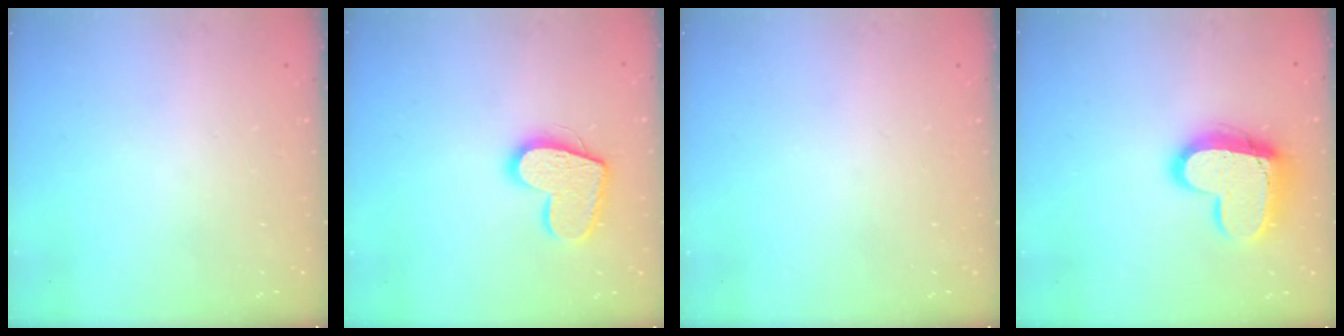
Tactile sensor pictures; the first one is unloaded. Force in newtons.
{"total": 14.3, "press": 14.3, "slide": 1.1}
{"total": 0.0}
{"total": 16.6, "press": 16.5, "slide": 1.4}